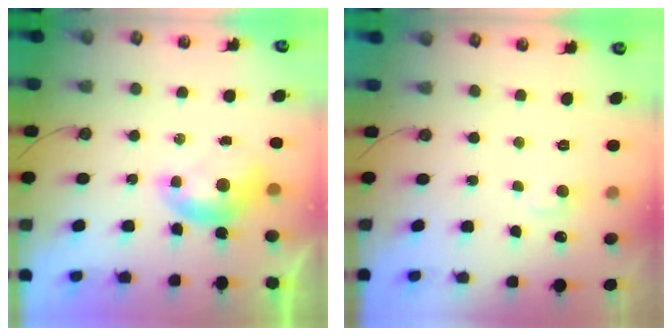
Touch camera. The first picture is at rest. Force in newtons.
{"total": 1.2, "press": 1.0, "slide": 0.7}